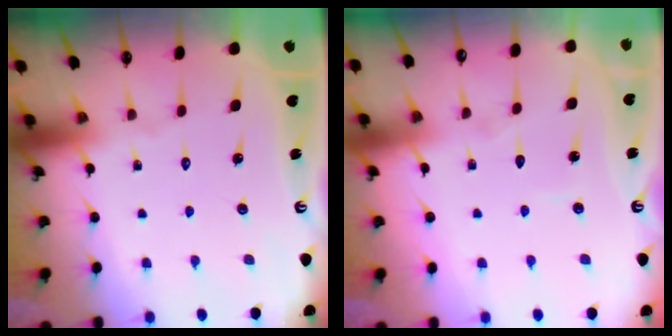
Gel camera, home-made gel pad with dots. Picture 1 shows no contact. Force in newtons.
{"total": 4.5, "press": 4.5, "slide": 0.4}